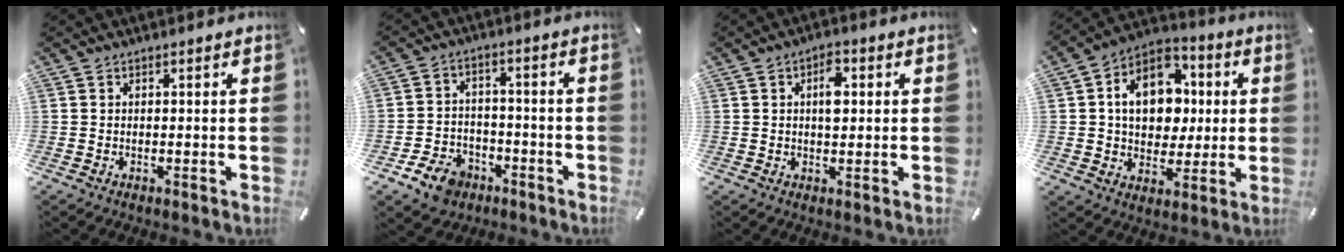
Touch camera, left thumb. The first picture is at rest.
{"total": 8.7, "force": [-5.4, 6.0, 3.2], "torque": [-0.065, 0.038, -0.098]}
{"total": 5.1, "force": [1.0, 2.8, 4.1], "torque": [-0.053, -0.004, 0.009]}
{"total": 15.2, "force": [1.7, 11.9, 9.2], "torque": [-0.166, 0.002, 0.034]}